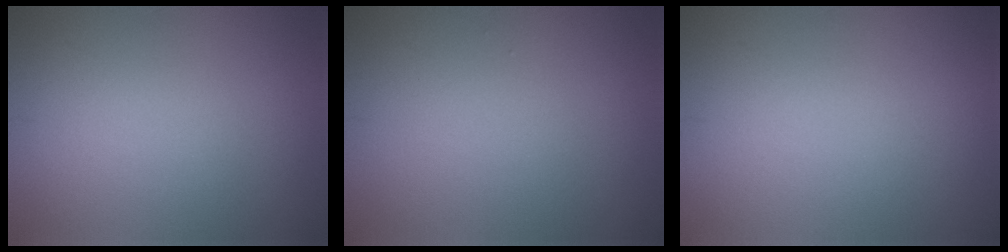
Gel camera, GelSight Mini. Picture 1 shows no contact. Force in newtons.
{"total": 0.0}
{"total": 0.0}